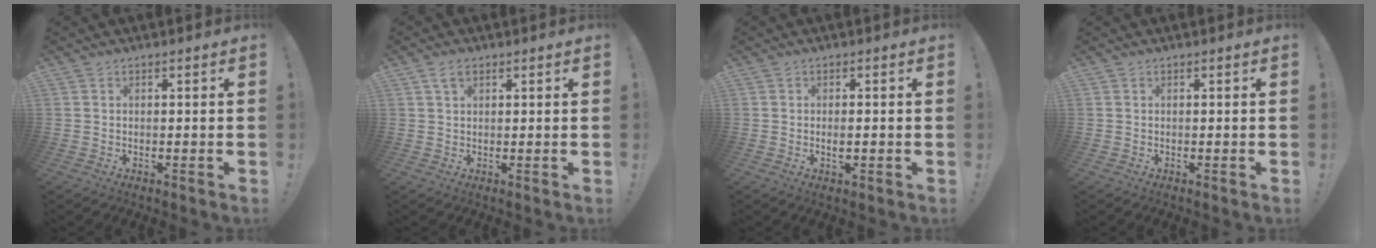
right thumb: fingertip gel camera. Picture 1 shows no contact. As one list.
[{"total": 3.0, "force": [1.7, 1.8, 1.8], "torque": [-0.026, -0.001, 0.029]}, {"total": 1.5, "force": [-0.4, 0.5, 1.3], "torque": [-0.012, -0.004, -0.009]}, {"total": 0.0}]